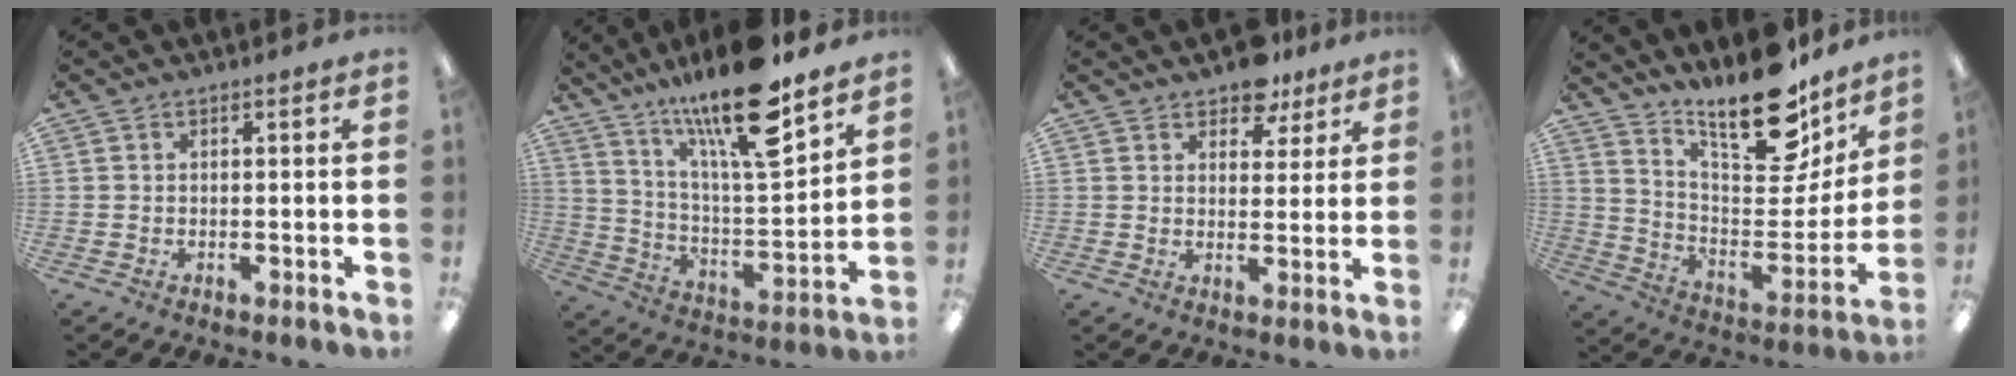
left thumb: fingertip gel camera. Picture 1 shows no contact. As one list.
[{"total": 20.3, "force": [15.0, 4.7, 12.9], "torque": [-0.224, -0.098, 0.250]}, {"total": 7.1, "force": [5.8, 3.5, 2.2], "torque": [-0.012, -0.035, 0.101]}, {"total": 20.9, "force": [16.7, 7.0, 10.5], "torque": [-0.145, -0.127, 0.285]}]